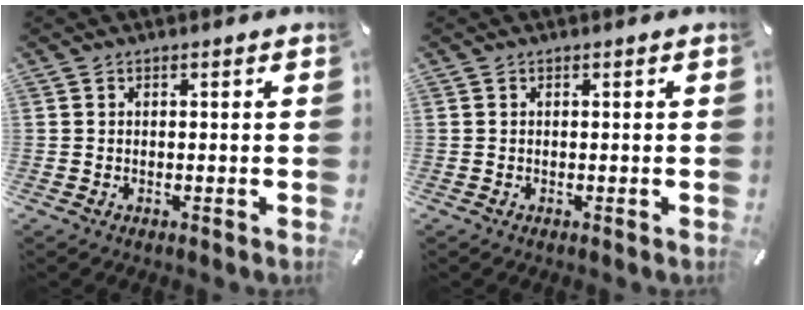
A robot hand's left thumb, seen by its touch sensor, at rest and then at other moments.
{"total": 0.0}